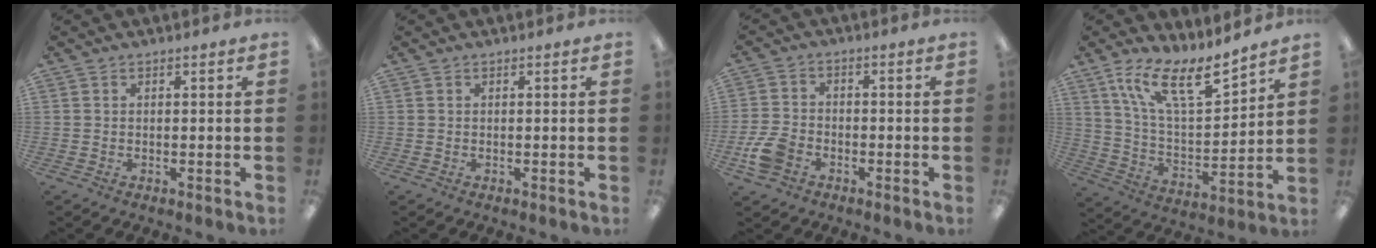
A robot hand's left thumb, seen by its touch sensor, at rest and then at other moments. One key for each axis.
{"total": 0.0}
{"total": 7.5, "fx": -3.6, "fy": 5.1, "fz": 4.2, "tx": -0.092, "ty": 0.016, "tz": -0.067}
{"total": 15.9, "fx": 11.6, "fy": 4.8, "fz": 9.8, "tx": -0.184, "ty": -0.063, "tz": 0.201}